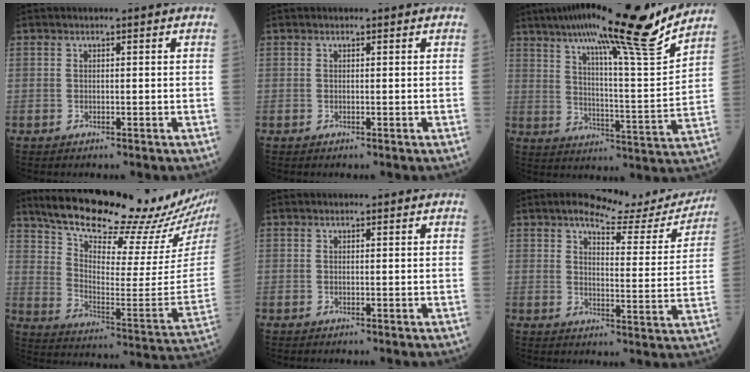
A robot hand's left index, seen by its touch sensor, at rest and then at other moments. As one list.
[{"total": 0.0}, {"total": 21.1, "force": [17.1, -0.2, 12.3], "torque": [-0.189, -0.014, 0.246]}, {"total": 24.8, "force": [21.8, 2.9, 11.4], "torque": [-0.188, -0.071, 0.306]}, {"total": 0.0}, {"total": 11.6, "force": [10.9, 2.2, 3.3], "torque": [-0.036, -0.021, 0.129]}]